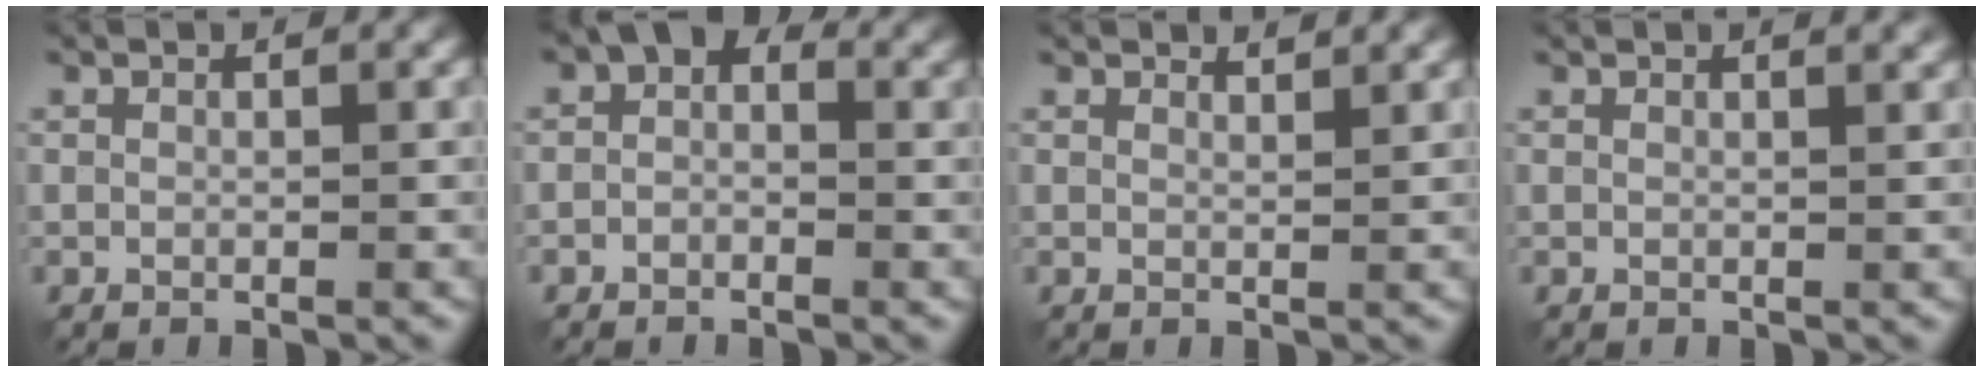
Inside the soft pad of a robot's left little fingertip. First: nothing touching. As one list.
[{"total": 3.1, "force": [0.5, 2.4, 1.9], "torque": [-0.017, 0.011, -0.012]}, {"total": 2.1, "force": [1.9, 0.4, 0.7], "torque": [-0.009, 0.006, 0.024]}, {"total": 2.7, "force": [1.9, 1.1, 1.6], "torque": [0.001, 0.016, 0.009]}]